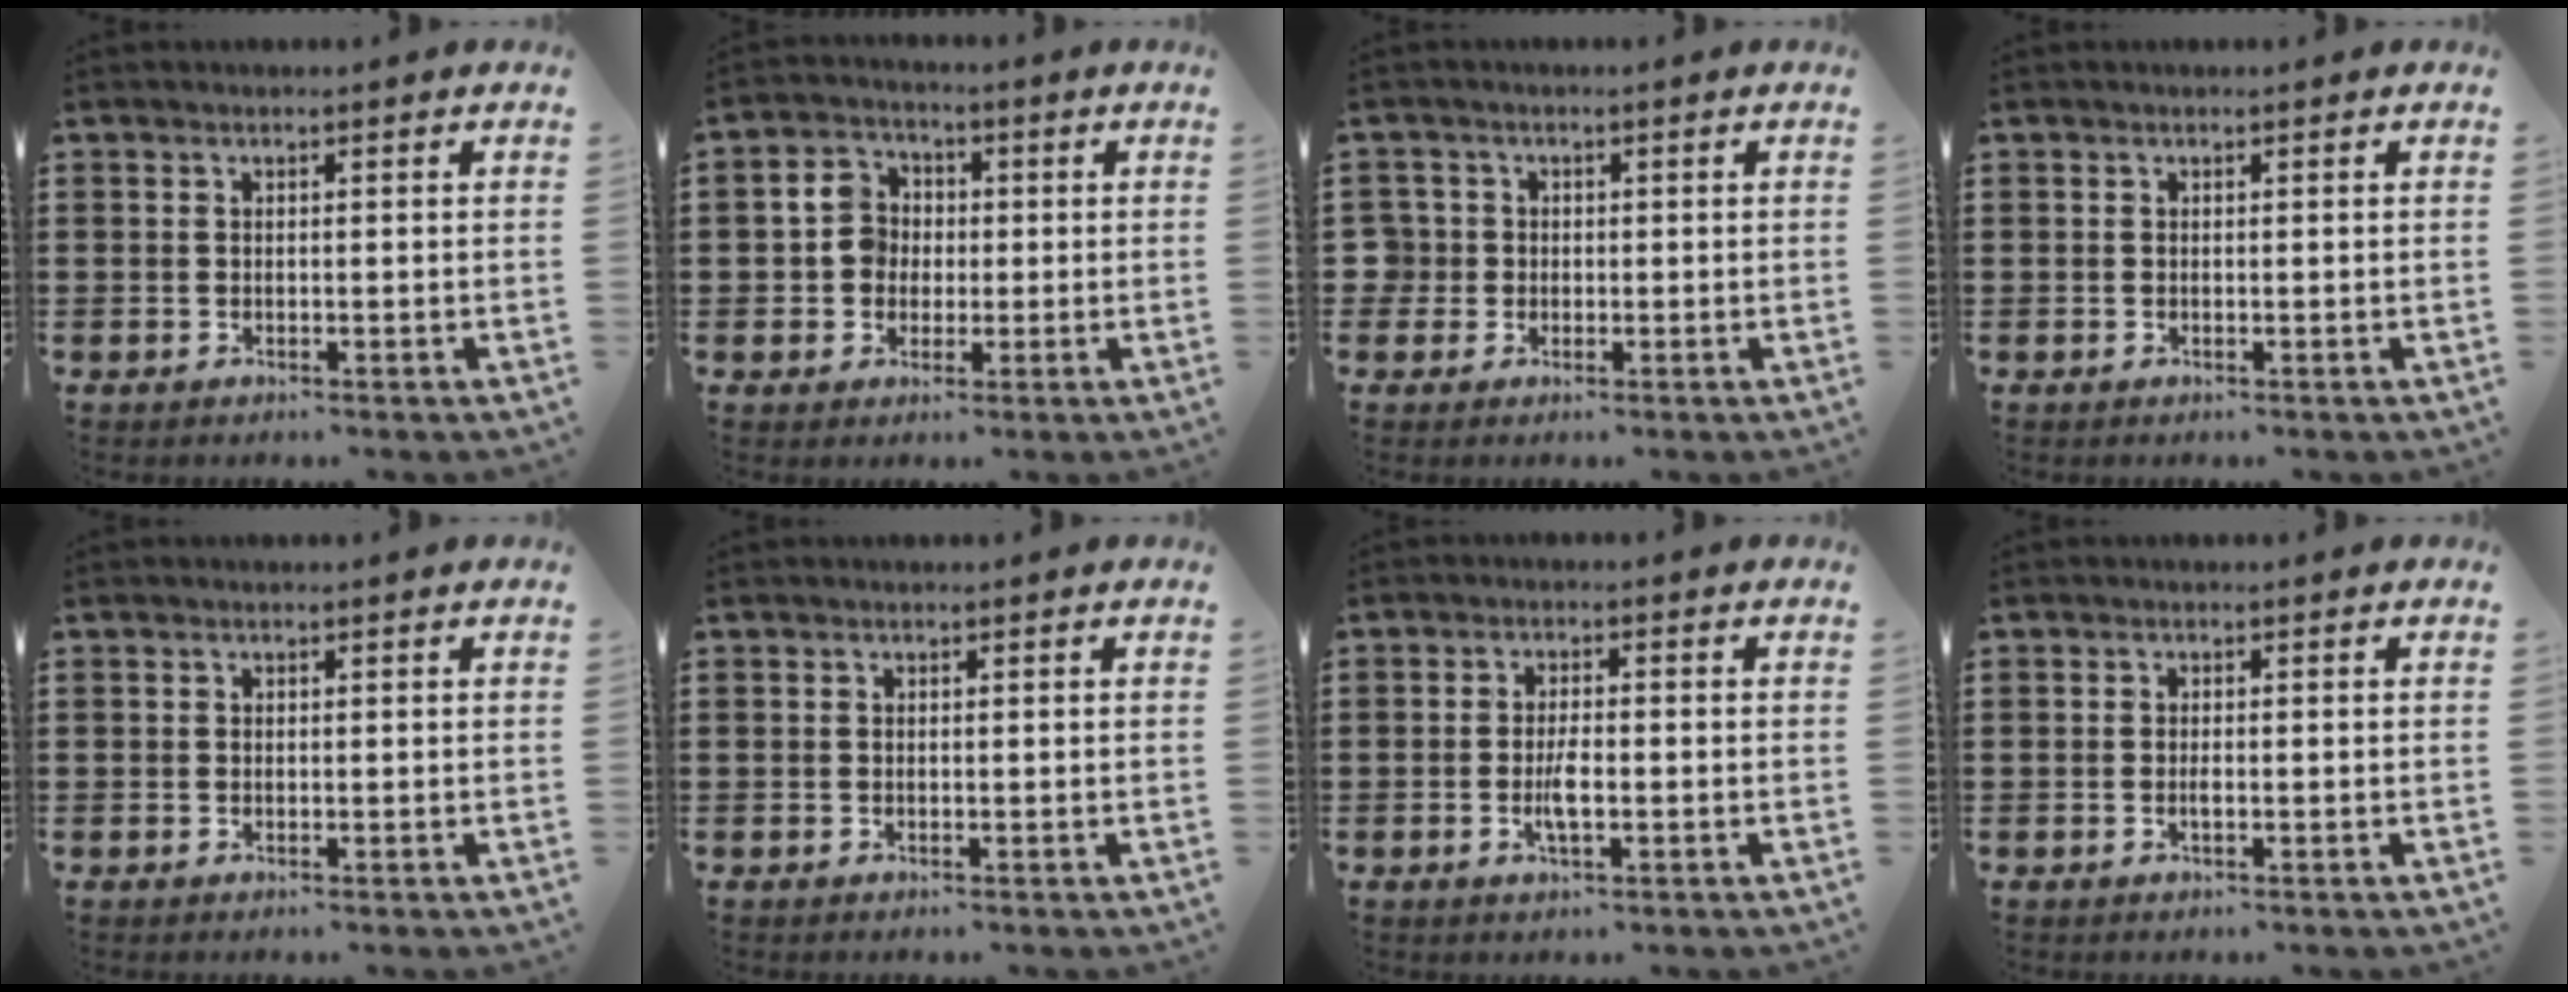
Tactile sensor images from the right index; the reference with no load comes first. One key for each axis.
{"total": 5.3, "fx": 0.0, "fy": 5.0, "fz": 1.8, "tx": -0.053, "ty": 0.016, "tz": 0.000}
{"total": 2.4, "fx": -0.1, "fy": 2.3, "fz": 0.4, "tx": -0.026, "ty": 0.005, "tz": -0.007}
{"total": 0.0}
{"total": 0.0}
{"total": 0.0}
{"total": 3.5, "fx": -0.8, "fy": 0.9, "fz": 3.2, "tx": -0.071, "ty": -0.004, "tz": -0.020}
{"total": 0.9, "fx": -0.3, "fy": 0.2, "fz": 0.8, "tx": -0.016, "ty": -0.004, "tz": -0.004}